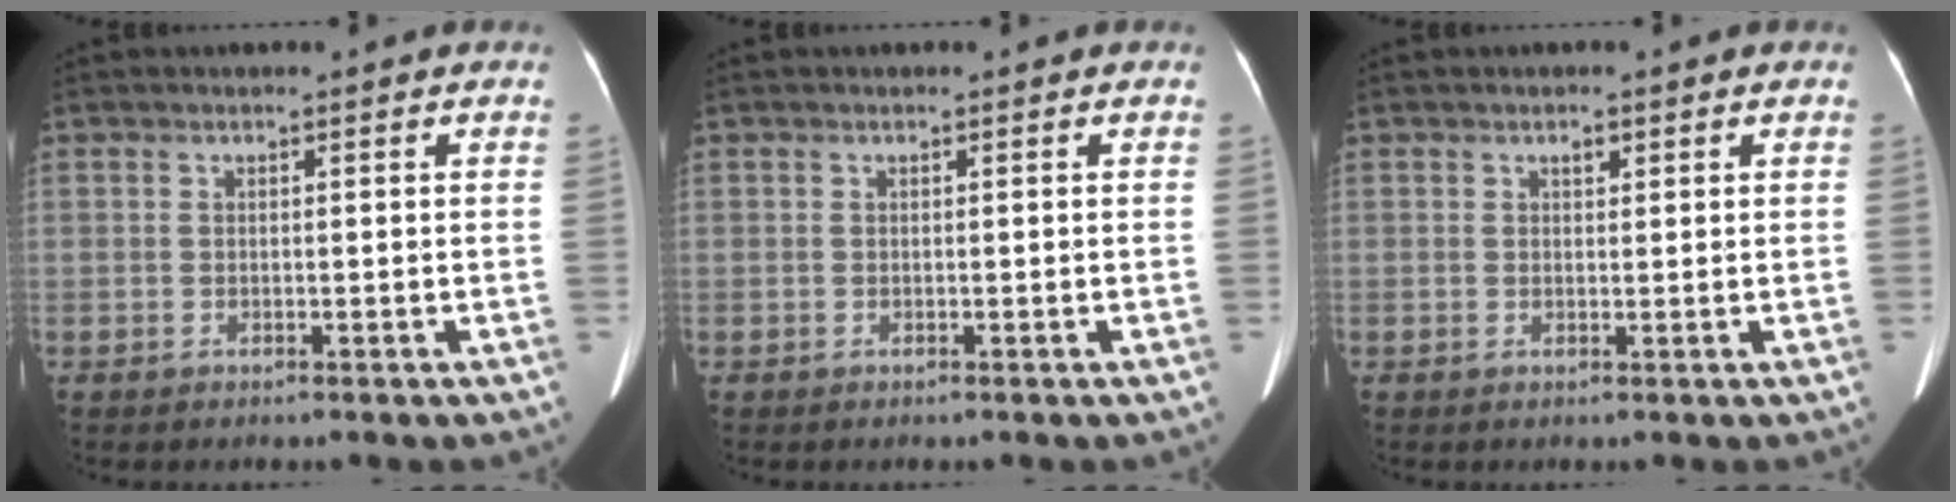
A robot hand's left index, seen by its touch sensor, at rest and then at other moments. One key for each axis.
{"total": 0.0}
{"total": 1.1, "fx": 0.6, "fy": 0.5, "fz": 0.7, "tx": -0.013, "ty": 0.001, "tz": 0.009}